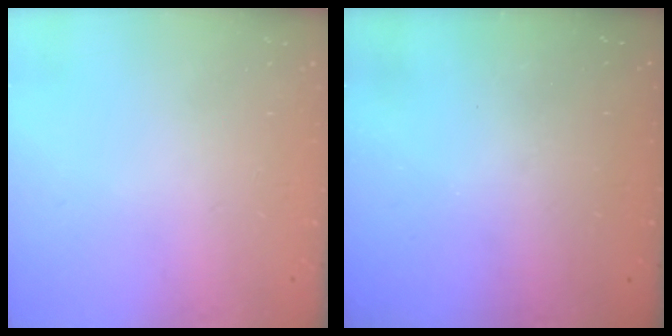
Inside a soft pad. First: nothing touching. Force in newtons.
{"total": 2.9, "press": 2.9, "slide": 0.3}